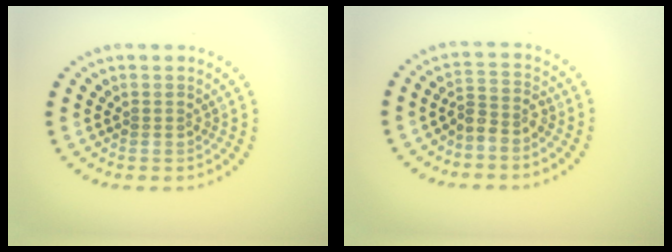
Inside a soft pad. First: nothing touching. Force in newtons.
{"total": 2.1, "press": 1.6, "slide": 1.4}